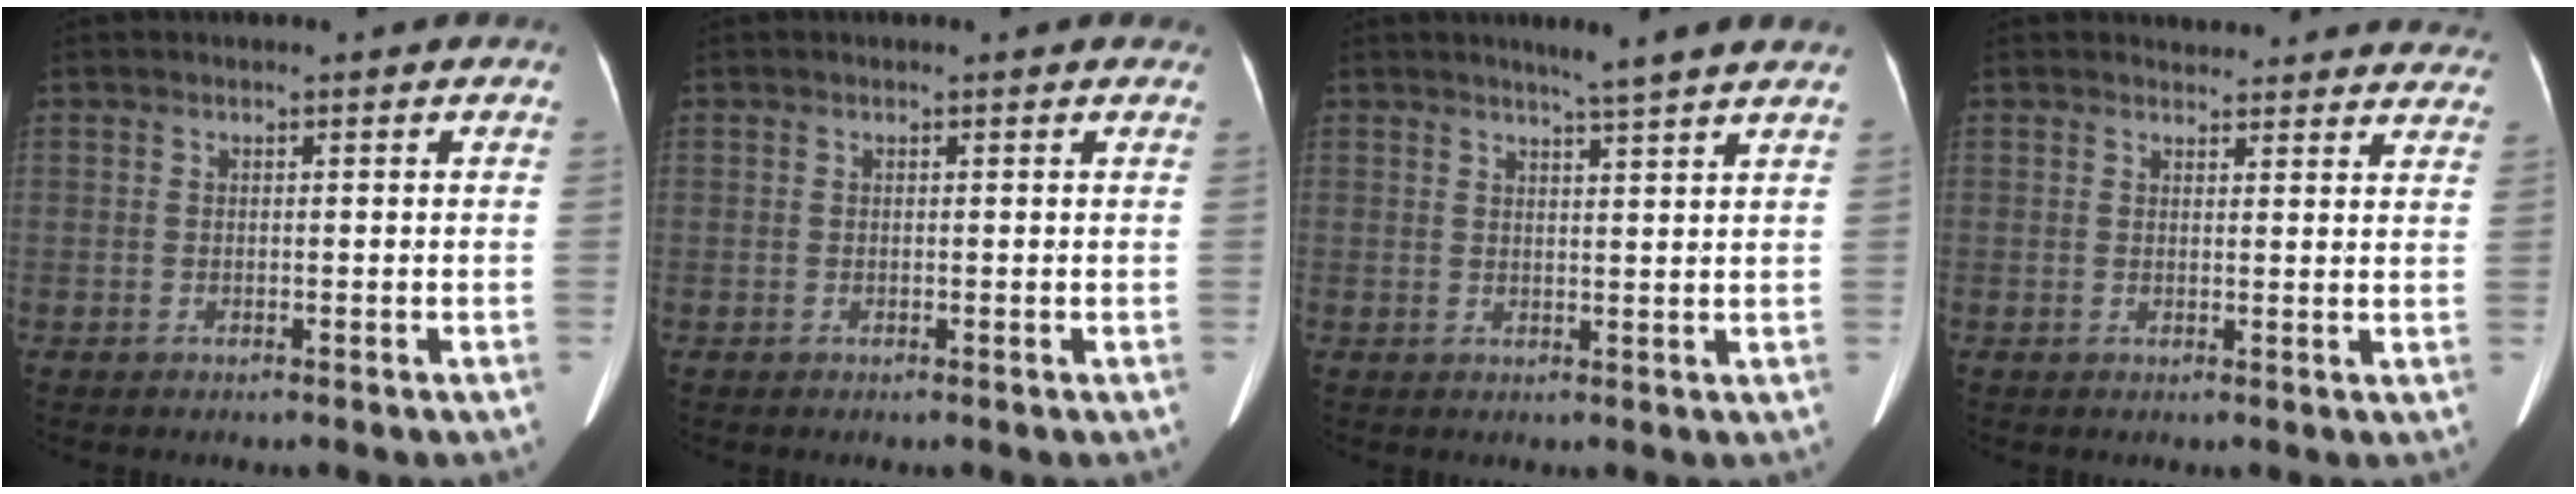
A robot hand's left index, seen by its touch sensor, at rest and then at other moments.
{"total": 1.9, "force": [1.7, 0.4, 0.6], "torque": [-0.012, 0.000, 0.005]}
{"total": 5.2, "force": [4.4, -1.0, 2.6], "torque": [-0.039, 0.000, 0.054]}
{"total": 15.2, "force": [14.6, 3.7, 2.1], "torque": [0.000, -0.023, 0.145]}